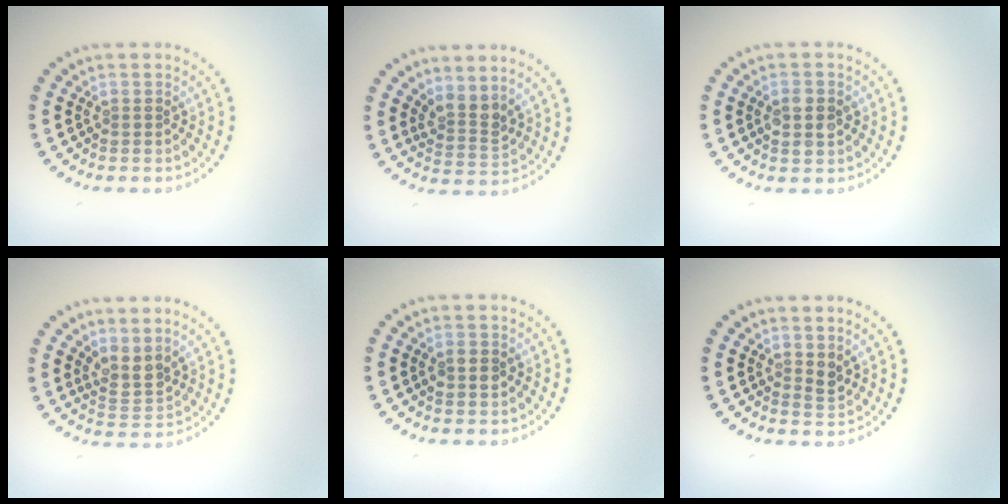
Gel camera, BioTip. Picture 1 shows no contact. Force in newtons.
{"total": 2.6, "press": 1.9, "slide": 1.8}
{"total": 2.7, "press": 2.7, "slide": 0.2}
{"total": 2.4, "press": 2.0, "slide": 1.4}
{"total": 2.0, "press": 2.0, "slide": 0.1}
{"total": 1.1, "press": 1.0, "slide": 0.6}